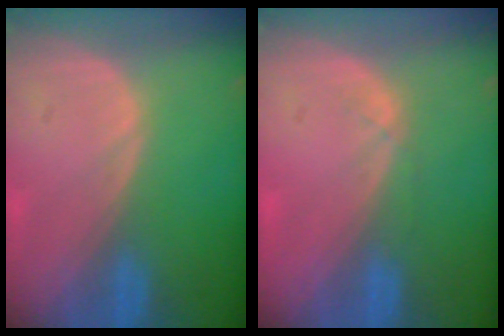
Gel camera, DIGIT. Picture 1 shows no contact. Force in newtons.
{"total": 1.4, "press": 1.3, "slide": 0.5}